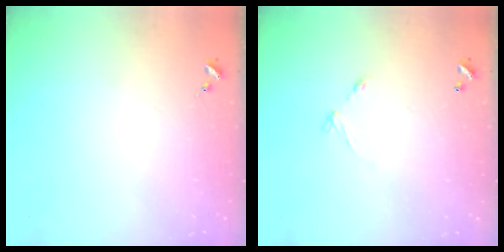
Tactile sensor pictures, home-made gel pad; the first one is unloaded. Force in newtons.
{"total": 4.3, "press": 4.3, "slide": 0.3}